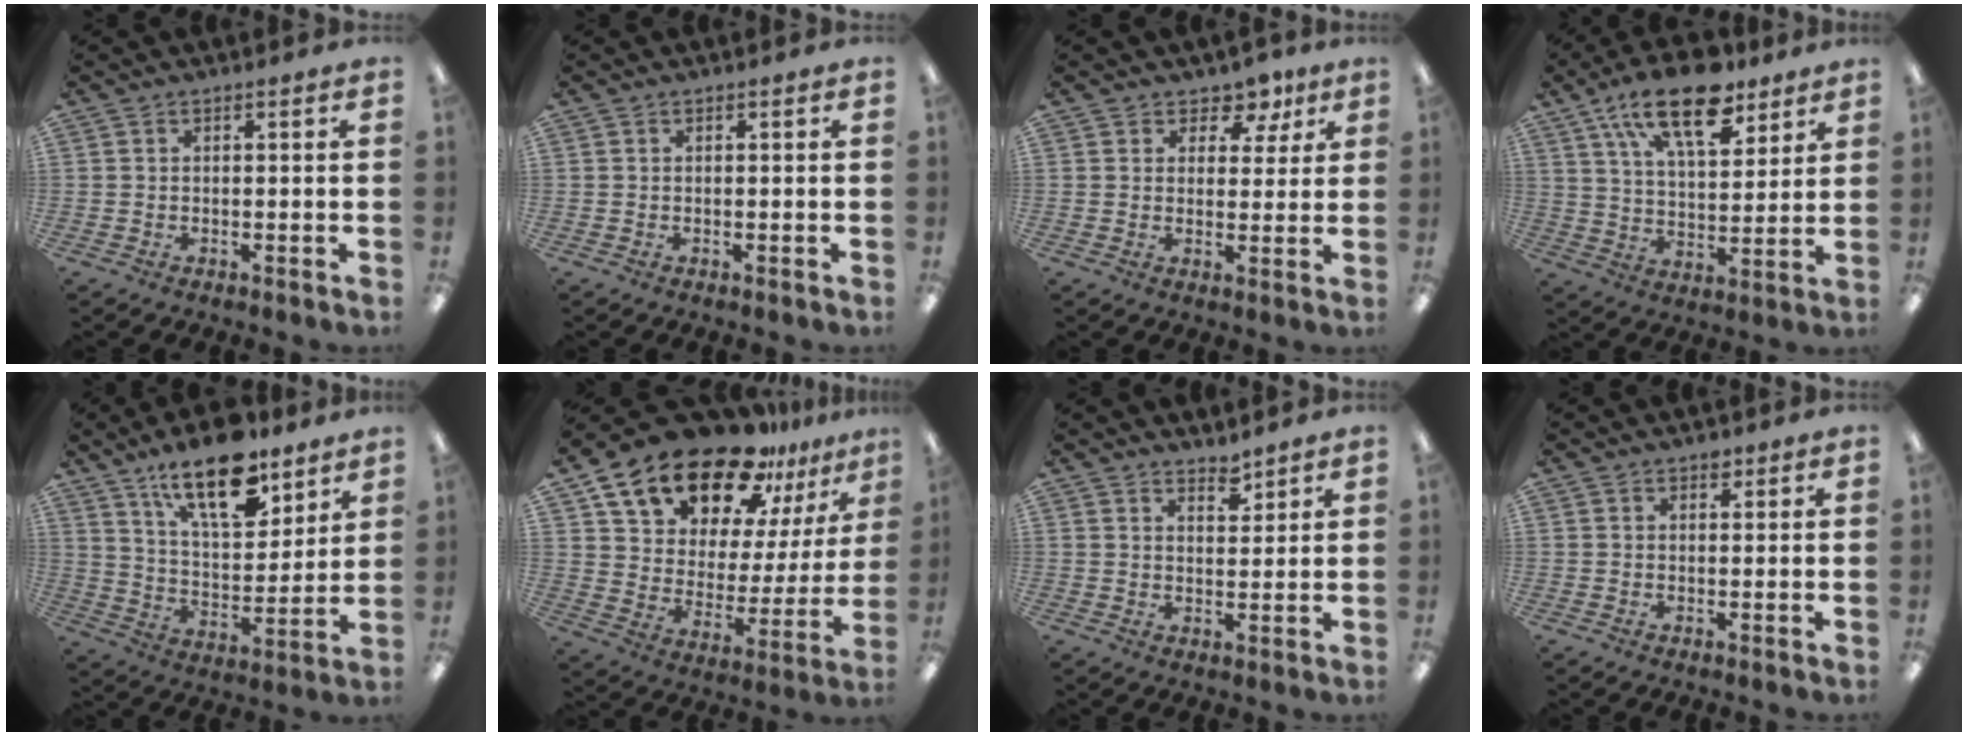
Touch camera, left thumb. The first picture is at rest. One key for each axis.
{"total": 0.0}
{"total": 5.4, "fx": 3.5, "fy": 3.9, "fz": 1.5, "tx": -0.017, "ty": -0.016, "tz": 0.059}
{"total": 18.4, "fx": 11.8, "fy": 8.2, "fz": 11.5, "tx": -0.188, "ty": -0.048, "tz": 0.200}
{"total": 17.8, "fx": 12.5, "fy": 7.4, "fz": 10.4, "tx": -0.165, "ty": -0.067, "tz": 0.212}
{"total": 21.9, "fx": 17.2, "fy": 10.0, "fz": 9.0, "tx": -0.167, "ty": -0.115, "tz": 0.310}
{"total": 3.6, "fx": 3.3, "fy": 1.1, "fz": 0.7, "tx": -0.002, "ty": -0.025, "tz": 0.059}
{"total": 1.5, "fx": 1.1, "fy": 0.8, "fz": 0.6, "tx": -0.004, "ty": -0.003, "tz": 0.018}